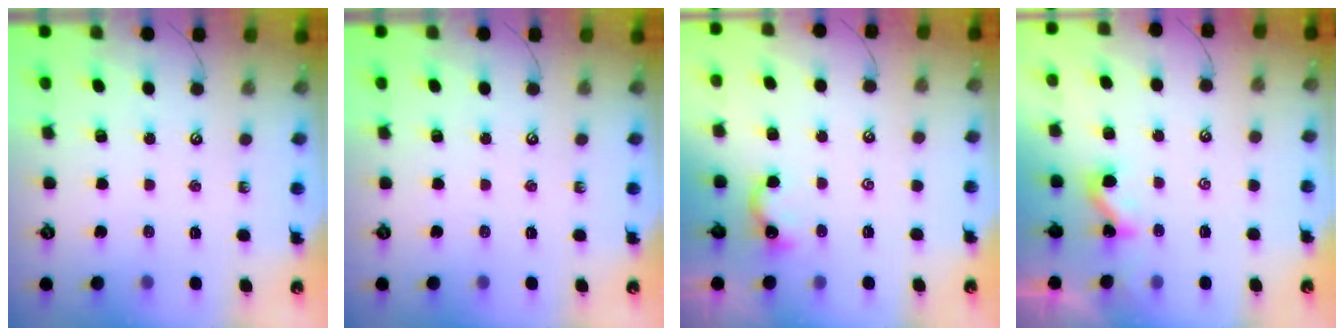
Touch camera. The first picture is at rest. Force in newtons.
{"total": 0.0}
{"total": 0.8, "press": 0.6, "slide": 0.5}
{"total": 1.1, "press": 1.1, "slide": 0.2}